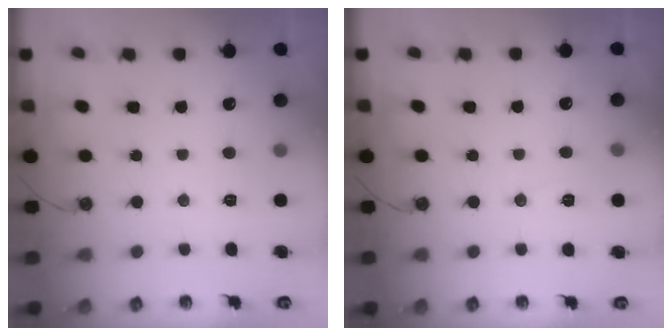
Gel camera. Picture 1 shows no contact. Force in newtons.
{"total": 5.4, "press": 3.0, "slide": 4.5}